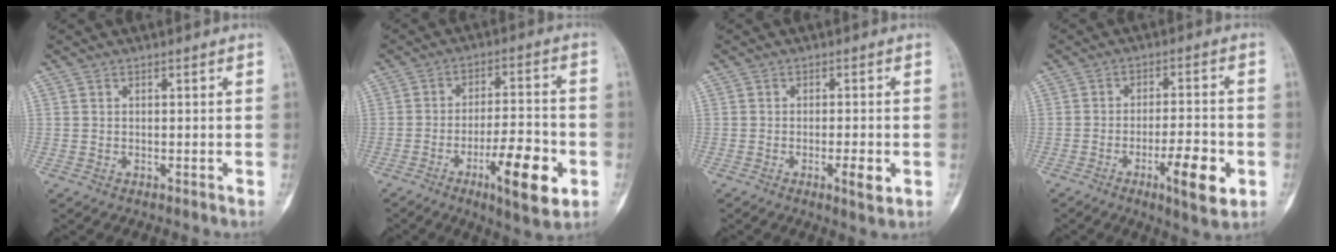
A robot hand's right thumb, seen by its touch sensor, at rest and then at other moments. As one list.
[{"total": 13.9, "force": [-5.3, 3.9, 12.3], "torque": [-0.187, 0.022, -0.080]}, {"total": 4.1, "force": [-1.3, 0.9, 3.7], "torque": [-0.059, -0.002, -0.019]}, {"total": 10.2, "force": [-3.8, 2.6, 9.1], "torque": [-0.138, 0.012, -0.057]}]